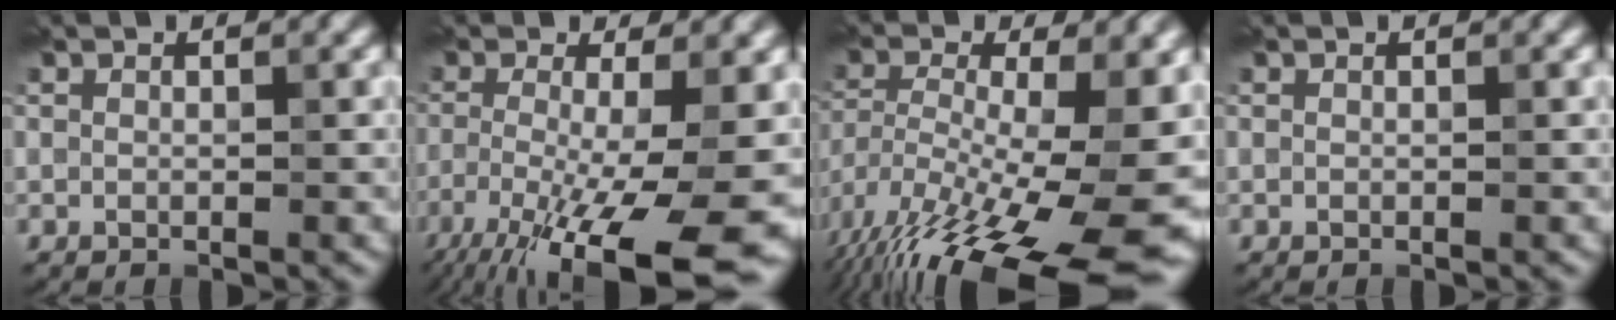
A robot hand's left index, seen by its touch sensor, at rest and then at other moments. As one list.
[{"total": 14.3, "force": [-6.7, 3.7, 12.1], "torque": [-0.203, -0.022, -0.110]}, {"total": 18.6, "force": [-8.3, 6.4, 15.4], "torque": [-0.267, -0.026, -0.123]}, {"total": 0.0}]